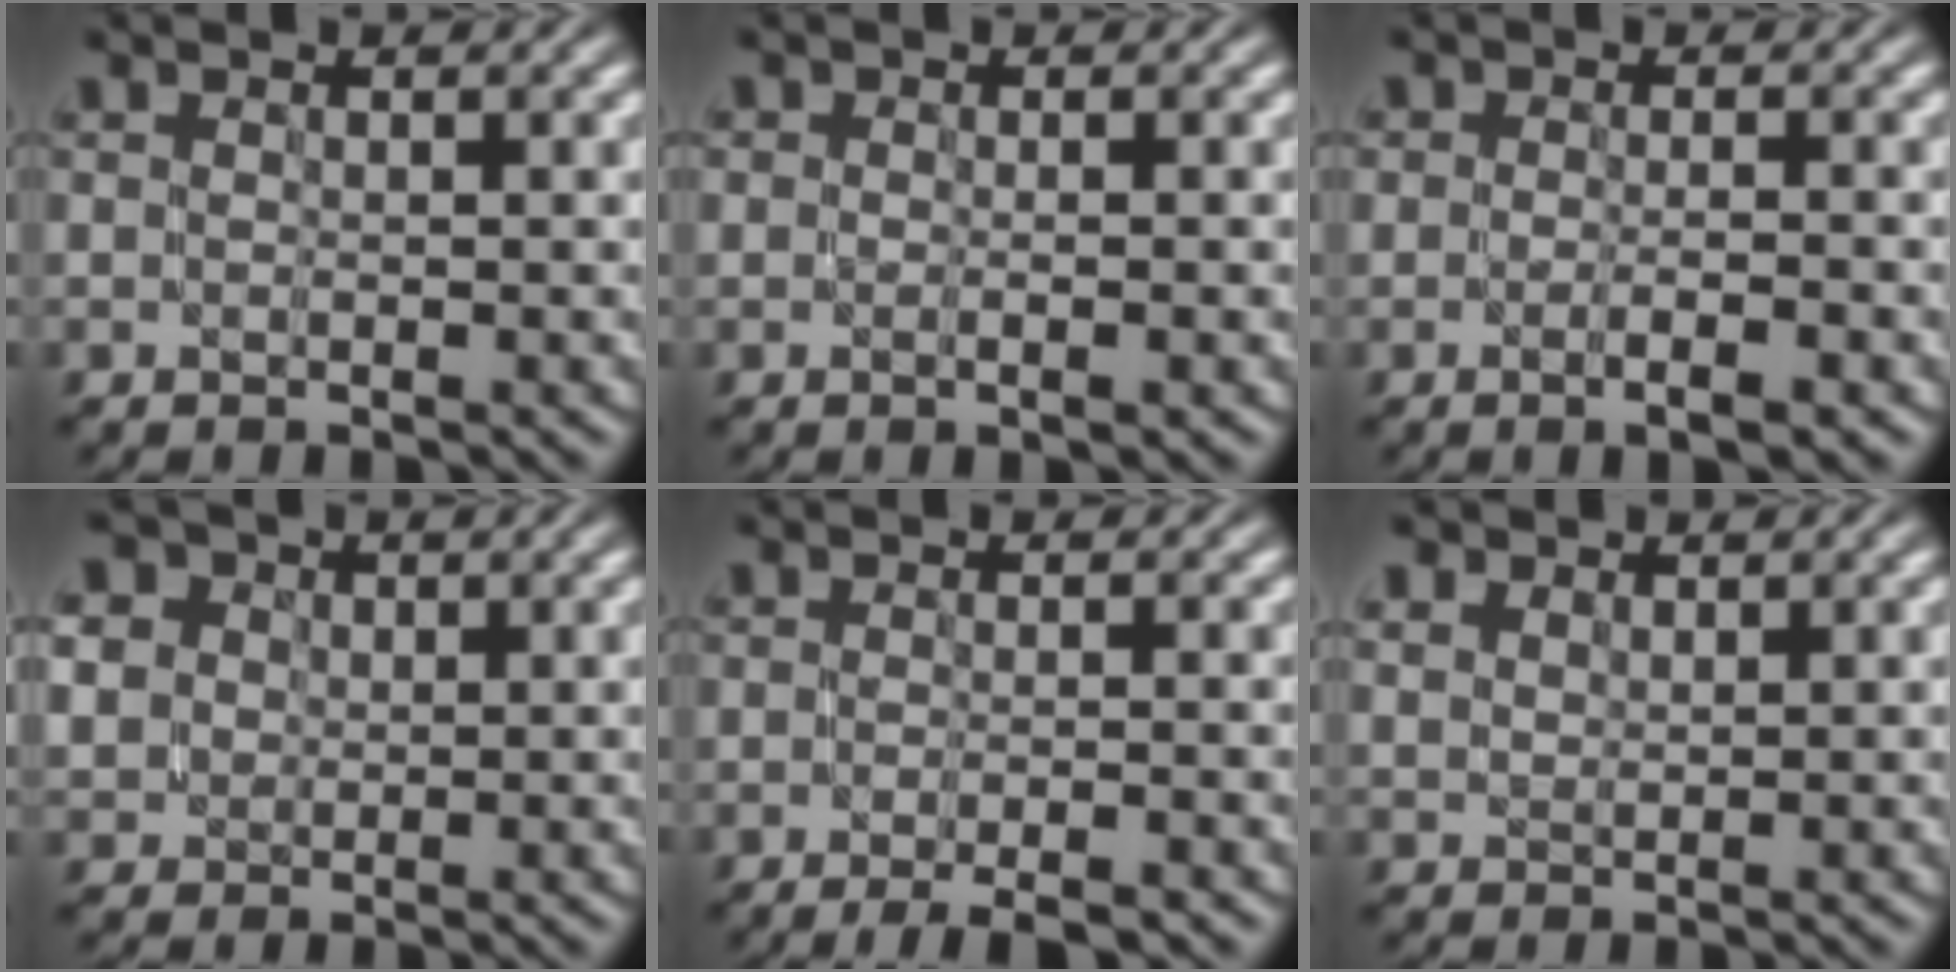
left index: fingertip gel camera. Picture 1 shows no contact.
{"total": 1.3, "force": [-0.2, 0.6, 1.2], "torque": [0.001, -0.005, -0.012]}
{"total": 2.2, "force": [-1.0, 0.6, 1.8], "torque": [-0.029, 0.001, -0.018]}
{"total": 6.7, "force": [2.9, 5.4, 2.7], "torque": [-0.074, 0.028, 0.038]}
{"total": 3.5, "force": [-2.4, 0.6, 2.6], "torque": [-0.035, -0.003, -0.041]}
{"total": 1.8, "force": [1.5, 1.0, 0.1], "torque": [-0.009, -0.001, 0.035]}